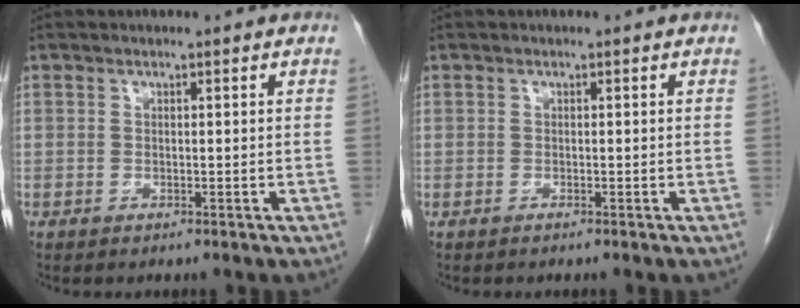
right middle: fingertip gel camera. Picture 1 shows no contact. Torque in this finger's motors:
{"motor_torque": [0.87, -0.58, -0.03, 0.01]}